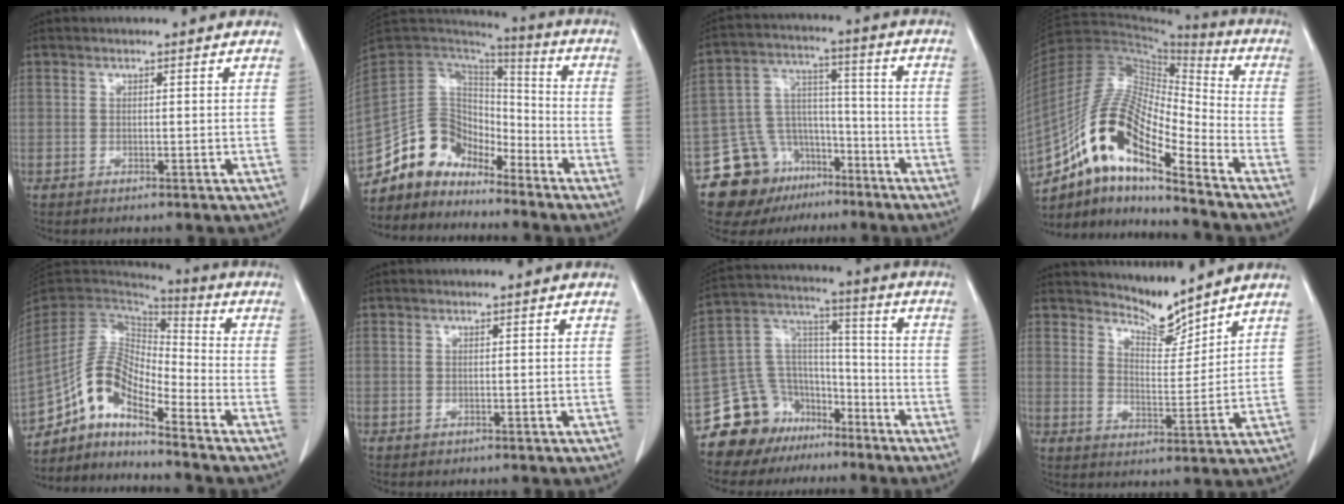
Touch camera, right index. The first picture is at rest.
{"total": 11.9, "force": [-9.9, 6.3, 1.7], "torque": [-0.025, 0.073, -0.184]}
{"total": 13.7, "force": [-9.2, 9.3, 3.9], "torque": [-0.068, 0.065, -0.147]}
{"total": 16.4, "force": [-10.4, 3.8, 12.1], "torque": [-0.238, 0.027, -0.183]}
{"total": 11.6, "force": [-8.7, 3.5, 6.9], "torque": [-0.138, 0.035, -0.164]}
{"total": 0.0}
{"total": 13.7, "force": [-9.9, 9.3, 2.0], "torque": [-0.042, 0.092, -0.167]}
{"total": 5.6, "force": [5.6, 0.2, 0.5], "torque": [-0.009, -0.018, 0.105]}